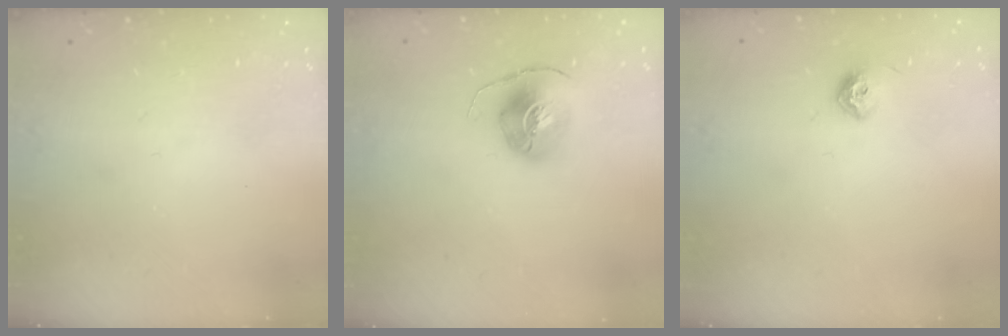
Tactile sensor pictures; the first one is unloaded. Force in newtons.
{"total": 8.1, "press": 8.1, "slide": 0.3}
{"total": 7.9, "press": 7.8, "slide": 0.9}